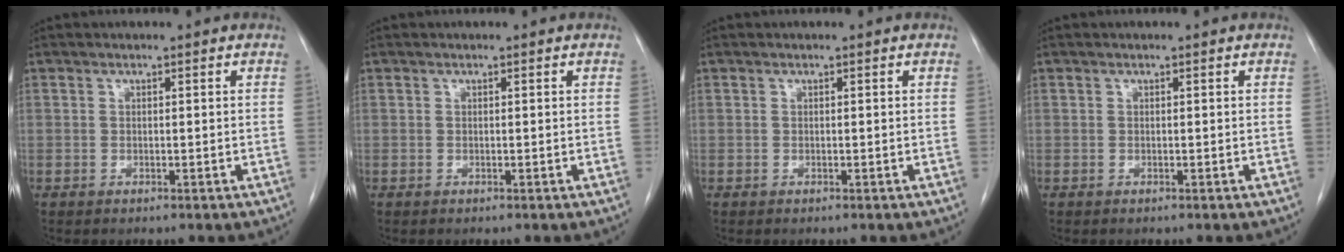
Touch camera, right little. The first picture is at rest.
{"total": 0.0}
{"total": 0.0}
{"total": 0.0}